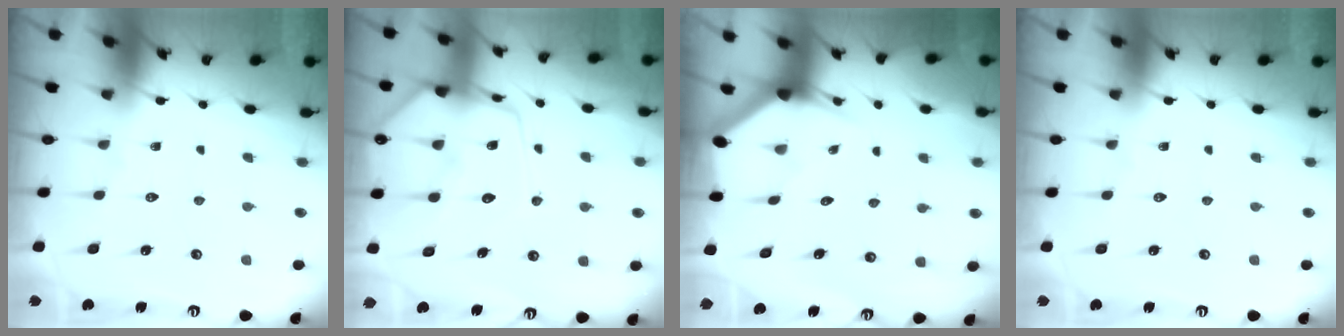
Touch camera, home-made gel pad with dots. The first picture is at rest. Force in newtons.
{"total": 12.5, "press": 12.4, "slide": 1.3}
{"total": 3.0, "press": 3.0, "slide": 0.2}
{"total": 0.0}